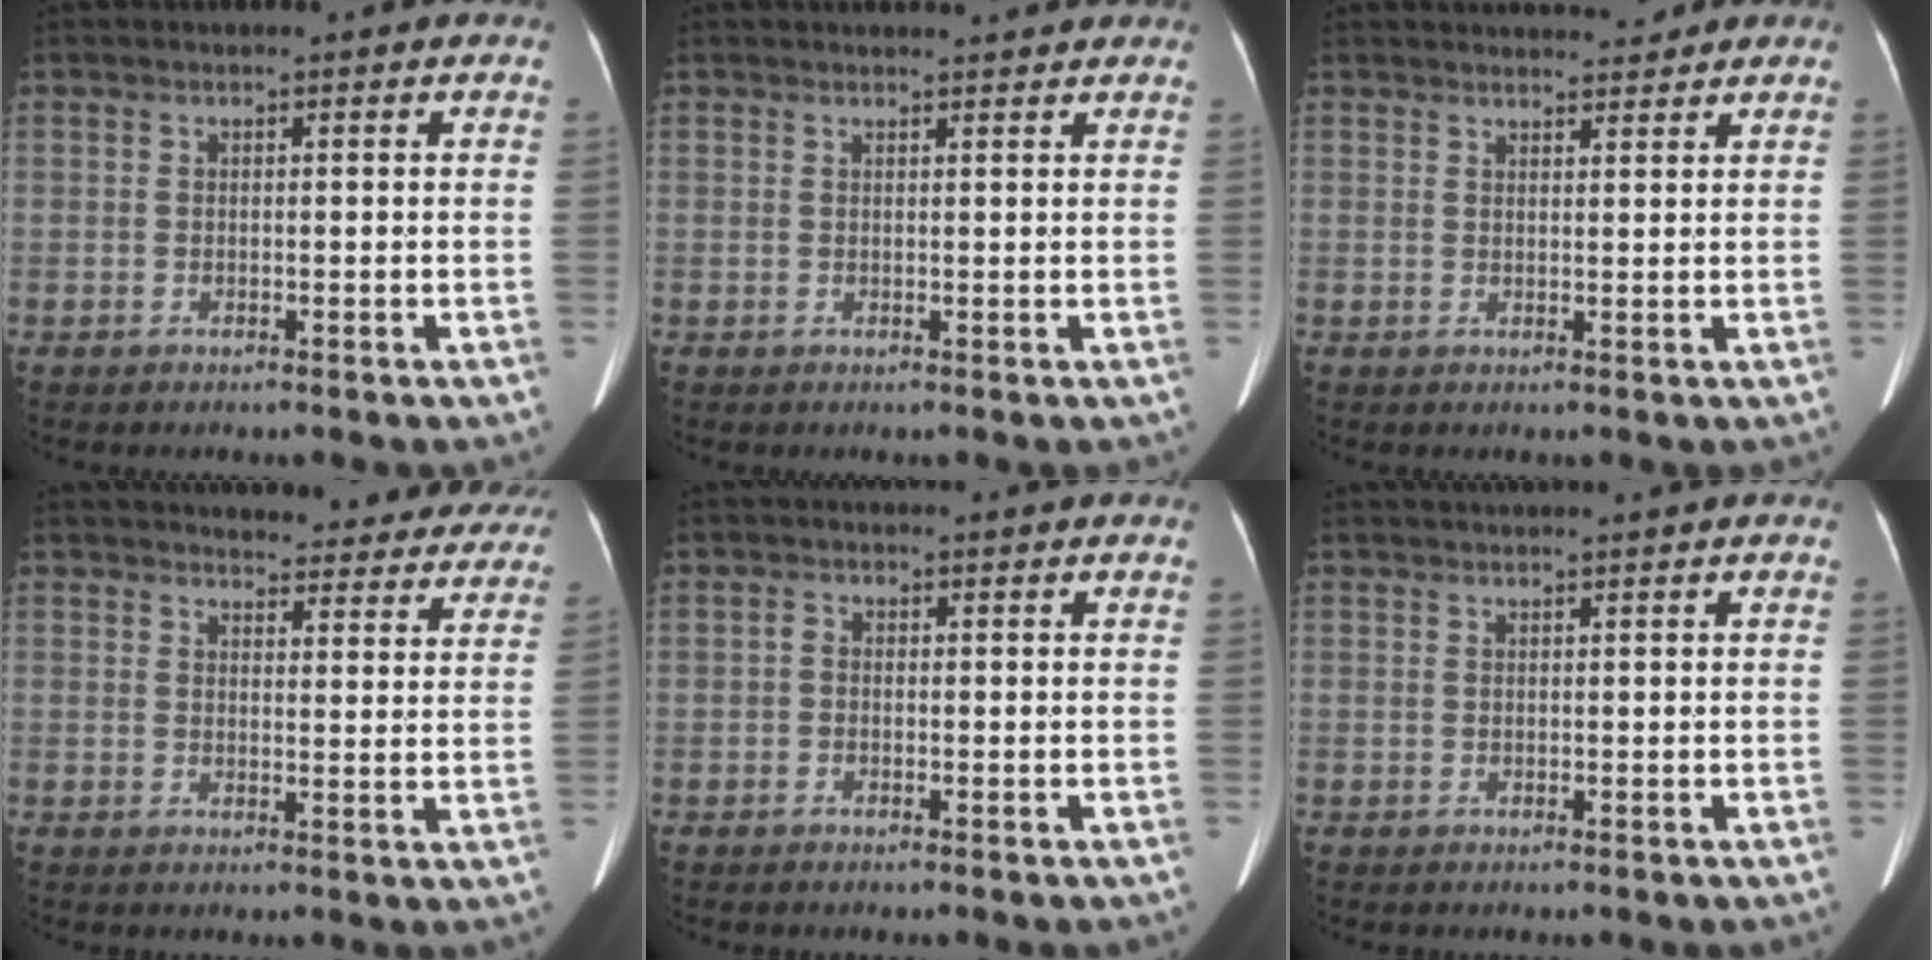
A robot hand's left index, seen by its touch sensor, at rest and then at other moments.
{"total": 4.1, "force": [4.0, 0.6, 0.9], "torque": [-0.012, 0.018, 0.045]}
{"total": 4.6, "force": [4.3, 1.0, 1.0], "torque": [-0.011, 0.008, 0.055]}
{"total": 14.6, "force": [13.8, 4.1, 2.3], "torque": [0.010, -0.031, 0.137]}
{"total": 0.8, "force": [-0.3, 0.5, 0.5], "torque": [-0.007, 0.000, -0.007]}
{"total": 1.0, "force": [0.8, -0.3, 0.5], "torque": [-0.009, 0.010, 0.022]}